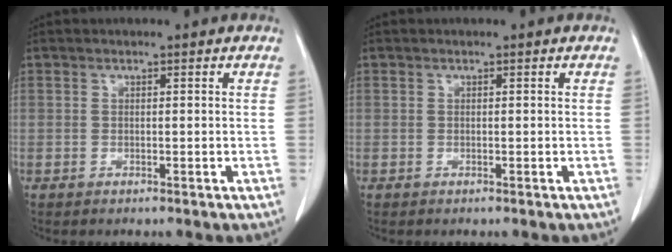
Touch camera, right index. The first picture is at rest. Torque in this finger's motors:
{"motor_torque": [0.00, 0.00, 0.00, 0.00]}